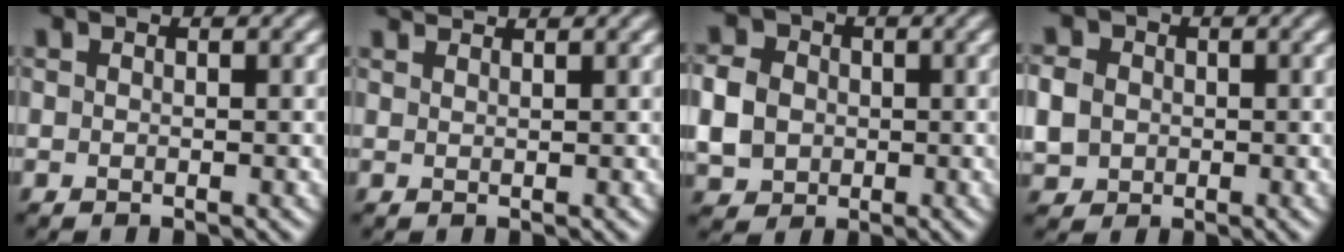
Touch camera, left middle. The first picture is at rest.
{"total": 2.0, "force": [1.9, -0.2, 0.2], "torque": [-0.009, 0.005, 0.030]}
{"total": 5.0, "force": [-0.6, 4.4, 2.3], "torque": [-0.063, 0.000, -0.022]}
{"total": 4.5, "force": [-0.4, 4.1, 1.8], "torque": [-0.047, 0.008, -0.022]}